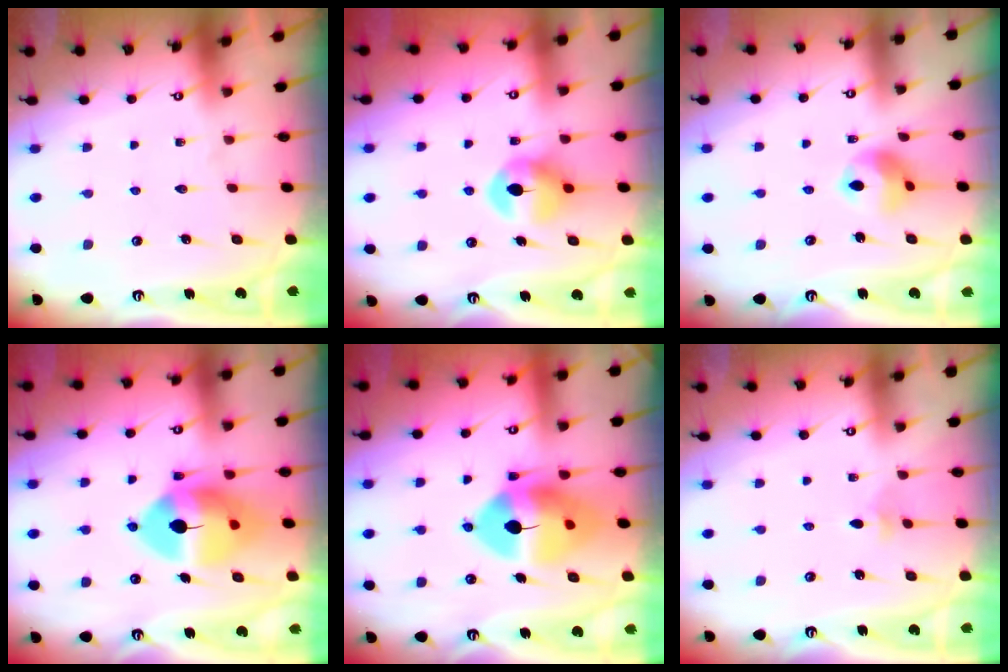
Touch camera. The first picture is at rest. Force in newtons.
{"total": 9.2, "press": 9.2, "slide": 0.6}
{"total": 9.5, "press": 9.4, "slide": 1.3}
{"total": 14.5, "press": 14.4, "slide": 2.1}
{"total": 13.9, "press": 13.8, "slide": 1.9}
{"total": 2.9, "press": 2.8, "slide": 0.8}